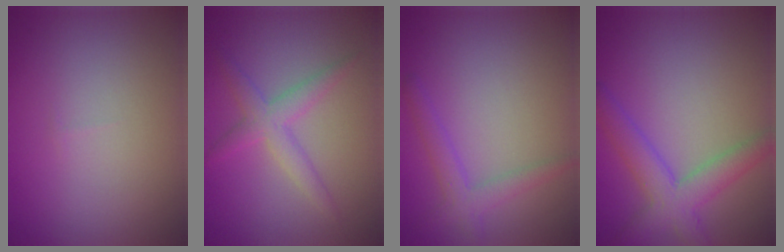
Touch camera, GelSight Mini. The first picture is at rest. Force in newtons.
{"total": 2.8, "press": 2.8, "slide": 0.1}
{"total": 2.4, "press": 2.4, "slide": 0.1}
{"total": 4.5, "press": 4.5, "slide": 0.2}